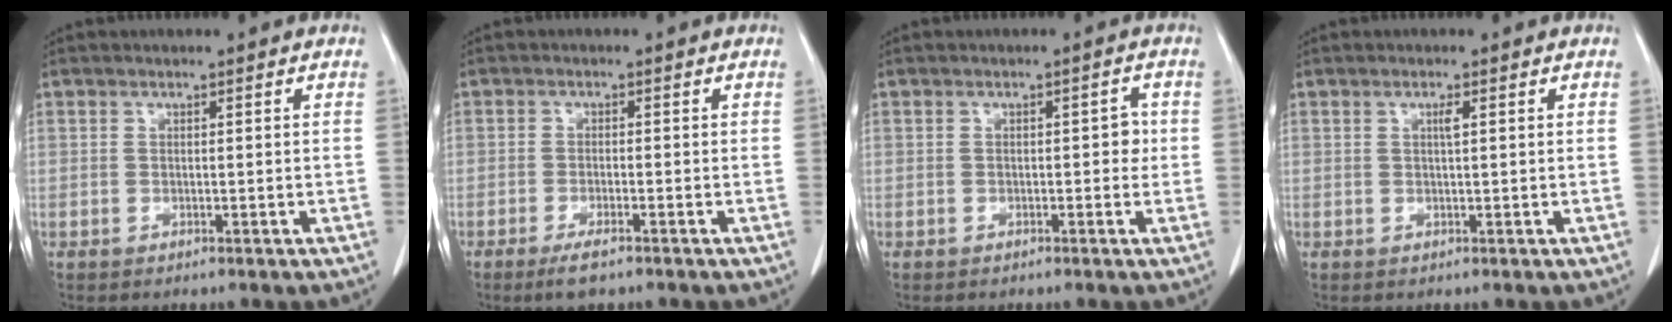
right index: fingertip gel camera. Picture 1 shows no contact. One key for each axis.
{"total": 3.3, "fx": -2.3, "fy": 0.5, "fz": 2.3, "tx": -0.049, "ty": -0.006, "tz": -0.040}
{"total": 2.0, "fx": -0.1, "fy": 0.9, "fz": 1.7, "tx": -0.016, "ty": 0.009, "tz": -0.004}
{"total": 1.1, "fx": 0.3, "fy": 0.0, "fz": 1.0, "tx": -0.020, "ty": 0.001, "tz": 0.005}